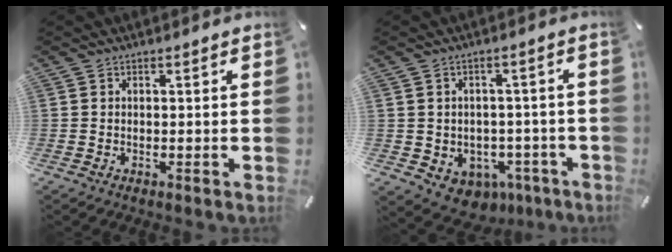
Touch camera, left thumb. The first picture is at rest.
{"total": 5.1, "force": [-0.6, 5.0, 1.0], "torque": [-0.022, -0.001, -0.003]}